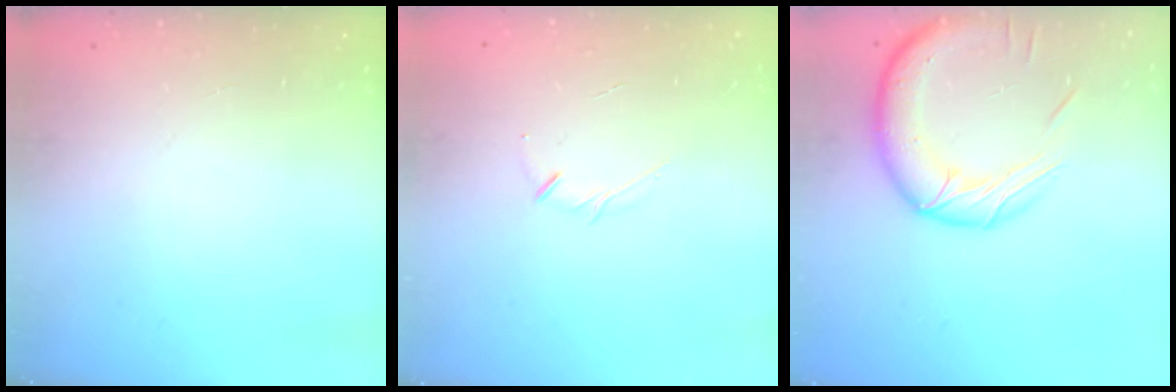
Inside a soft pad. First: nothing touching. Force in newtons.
{"total": 3.2, "press": 3.2, "slide": 0.7}
{"total": 17.0, "press": 16.8, "slide": 2.6}